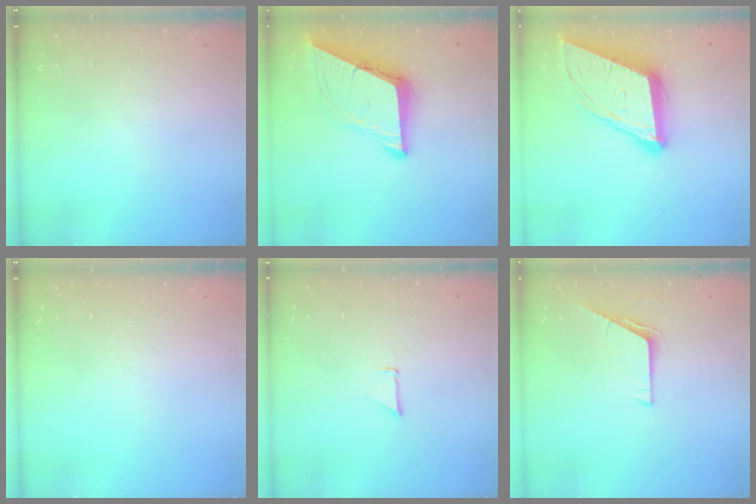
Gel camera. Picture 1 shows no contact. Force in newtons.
{"total": 9.4, "press": 9.3, "slide": 1.1}
{"total": 13.2, "press": 12.6, "slide": 4.0}
{"total": 0.0}
{"total": 0.9, "press": 0.9, "slide": 0.1}
{"total": 5.4, "press": 5.3, "slide": 0.6}